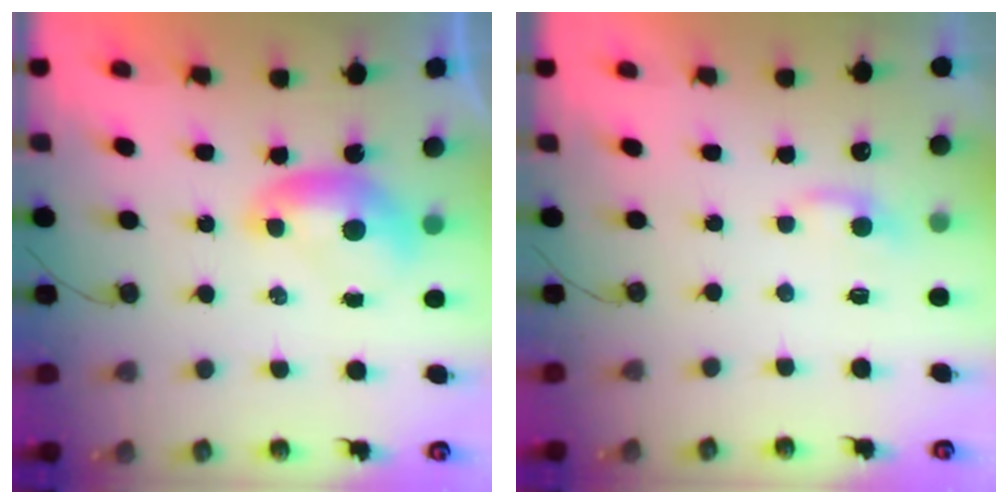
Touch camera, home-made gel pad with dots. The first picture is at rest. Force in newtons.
{"total": 1.7, "press": 1.6, "slide": 0.4}